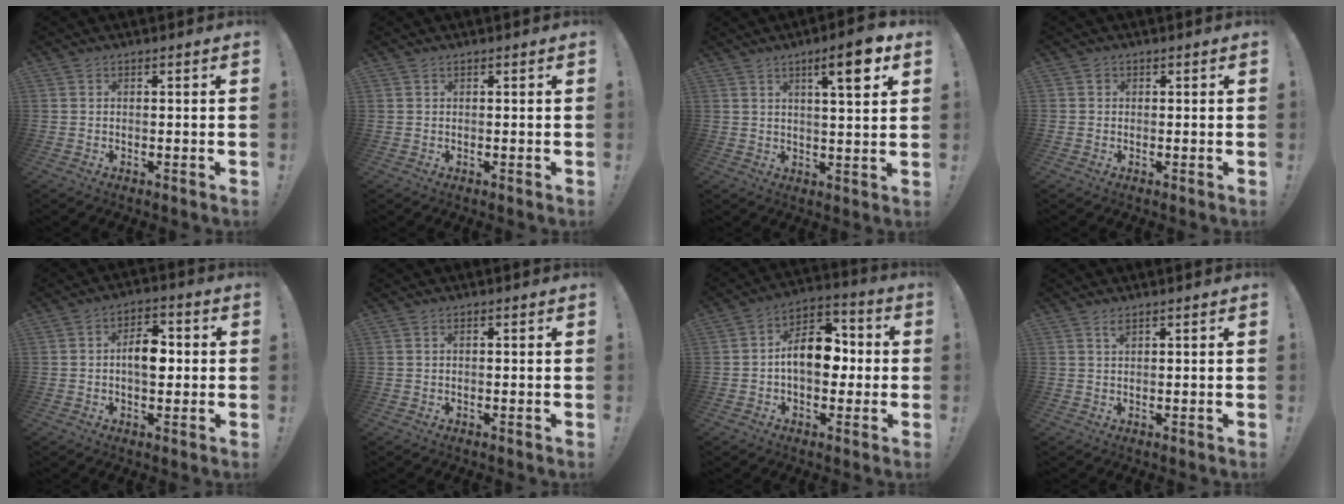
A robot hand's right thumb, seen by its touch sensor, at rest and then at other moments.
{"total": 0.0}
{"total": 9.4, "force": [4.6, 1.6, 8.1], "torque": [-0.102, -0.018, 0.063]}
{"total": 1.5, "force": [0.3, 1.5, 0.3], "torque": [0.003, 0.000, 0.003]}
{"total": 8.7, "force": [0.0, 5.2, 7.0], "torque": [-0.103, 0.008, -0.004]}
{"total": 0.6, "force": [0.1, 0.2, 0.5], "torque": [-0.012, 0.003, 0.002]}
{"total": 13.8, "force": [-0.7, 9.1, 10.4], "torque": [-0.153, 0.020, -0.012]}
{"total": 1.5, "force": [1.1, 0.4, 1.0], "torque": [-0.009, -0.005, 0.018]}